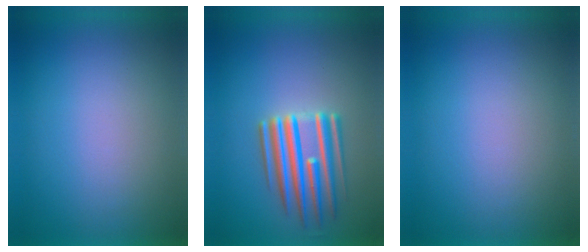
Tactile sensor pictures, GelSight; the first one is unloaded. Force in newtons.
{"total": 5.6}
{"total": 0.0}